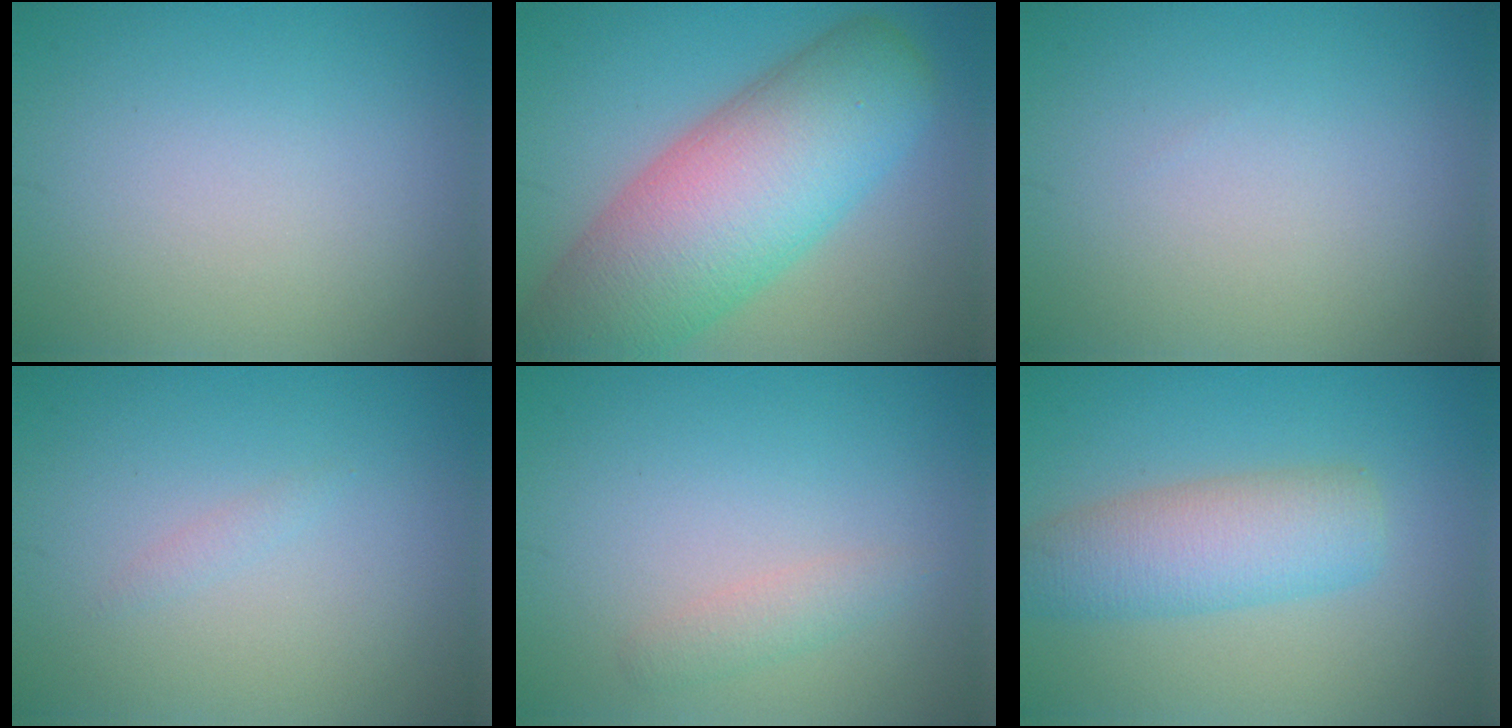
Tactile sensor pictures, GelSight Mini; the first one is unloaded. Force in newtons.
{"total": 12.4, "press": 12.4, "slide": 0.7}
{"total": 0.0}
{"total": 0.6, "press": 0.6, "slide": 0.1}
{"total": 1.5, "press": 1.5, "slide": 0.0}
{"total": 5.5, "press": 5.5, "slide": 0.2}